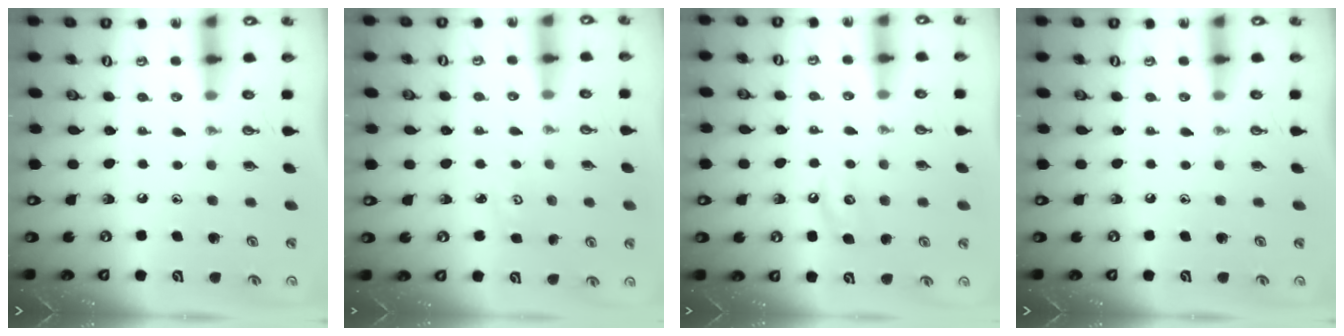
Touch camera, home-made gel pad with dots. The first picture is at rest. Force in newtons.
{"total": 2.9, "press": 2.9, "slide": 0.4}
{"total": 4.3, "press": 4.3, "slide": 0.3}
{"total": 0.0}